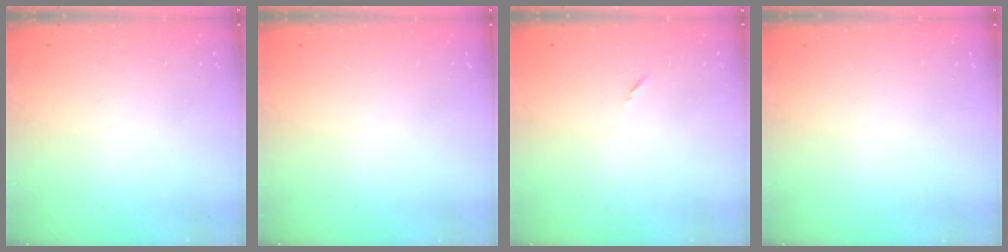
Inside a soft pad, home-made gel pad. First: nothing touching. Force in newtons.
{"total": 0.0}
{"total": 4.9, "press": 4.5, "slide": 1.9}
{"total": 0.0}